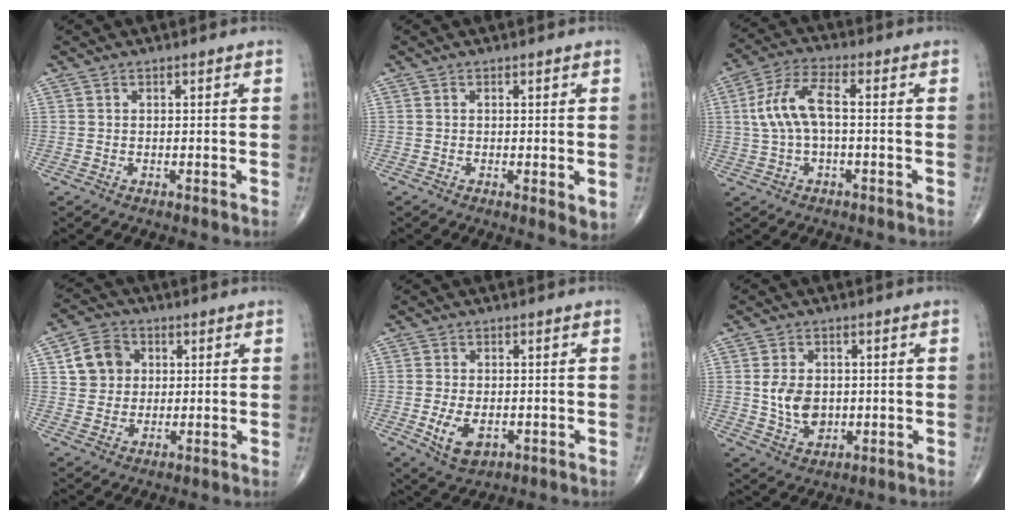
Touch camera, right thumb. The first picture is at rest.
{"total": 3.0, "force": [-0.3, 1.0, 2.8], "torque": [-0.043, -0.011, -0.007]}
{"total": 9.2, "force": [0.4, 3.9, 8.3], "torque": [-0.186, 0.030, 0.005]}
{"total": 8.0, "force": [1.9, 6.9, 3.5], "torque": [-0.036, 0.001, 0.030]}
{"total": 6.5, "force": [-1.7, 3.8, 5.0], "torque": [-0.087, -0.006, -0.022]}
{"total": 7.6, "force": [0.2, 5.4, 5.3], "torque": [-0.079, -0.007, 0.011]}